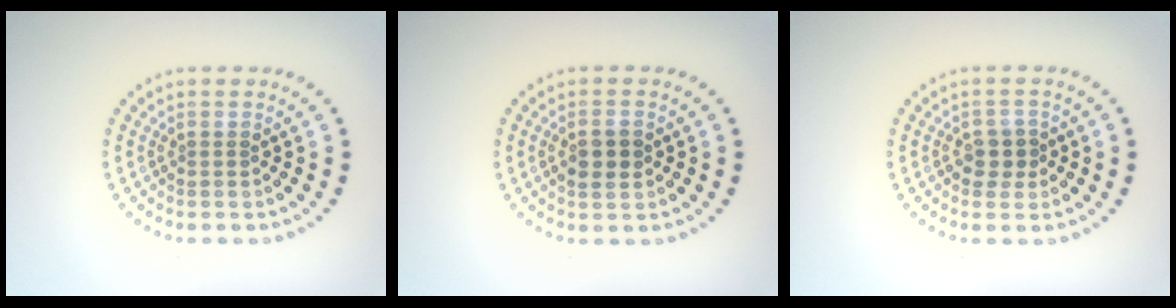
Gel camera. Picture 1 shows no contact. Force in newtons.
{"total": 2.2, "press": 2.2, "slide": 0.1}
{"total": 1.7, "press": 1.6, "slide": 0.6}